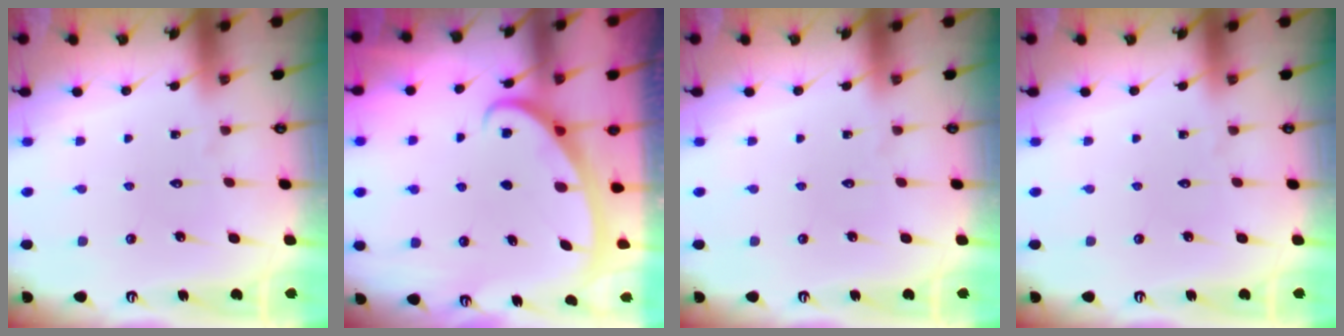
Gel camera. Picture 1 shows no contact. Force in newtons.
{"total": 2.6, "press": 2.6, "slide": 0.5}
{"total": 0.0}
{"total": 0.0}